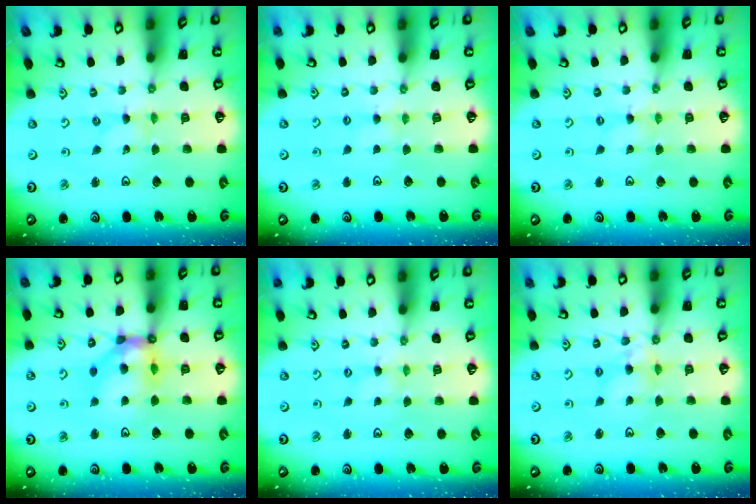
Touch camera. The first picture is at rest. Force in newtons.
{"total": 2.4, "press": 2.4, "slide": 0.4}
{"total": 0.0}
{"total": 13.2, "press": 13.1, "slide": 1.6}
{"total": 0.6, "press": 0.6, "slide": 0.2}
{"total": 5.7, "press": 5.7, "slide": 0.5}